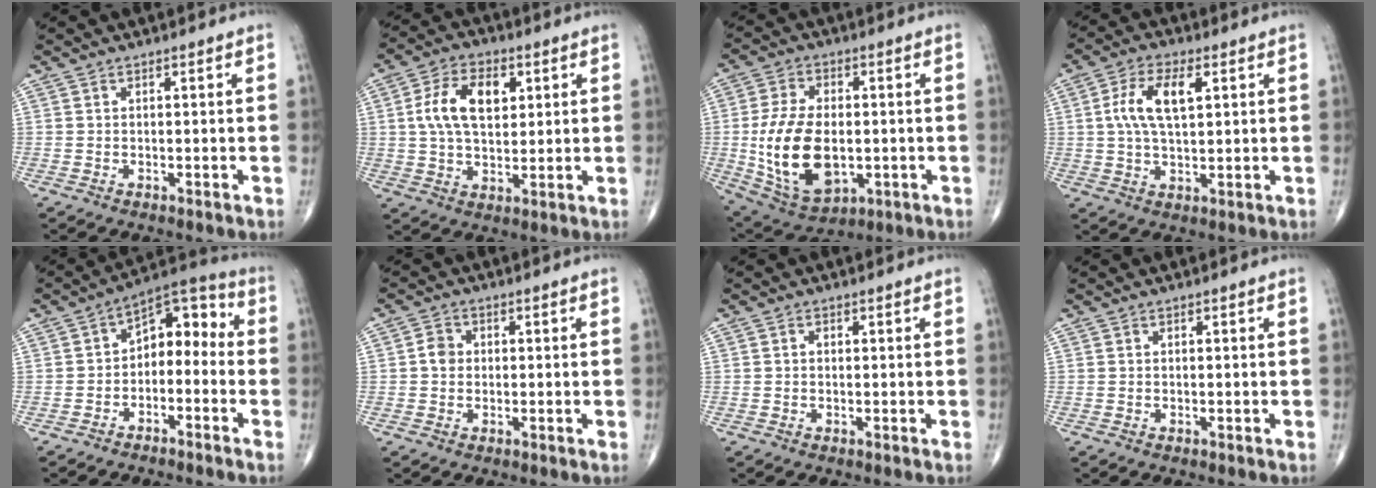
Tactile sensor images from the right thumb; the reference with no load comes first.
{"total": 11.2, "force": [2.7, 6.6, 8.7], "torque": [-0.142, 0.001, 0.046]}
{"total": 16.9, "force": [-1.7, 10.0, 13.5], "torque": [-0.244, -0.005, -0.013]}
{"total": 9.0, "force": [2.2, 4.1, 7.7], "torque": [-0.152, 0.005, 0.039]}
{"total": 9.7, "force": [-1.9, 6.3, 7.1], "torque": [-0.070, 0.056, -0.046]}
{"total": 2.9, "force": [0.1, 2.5, 1.4], "torque": [-0.015, 0.006, -0.006]}
{"total": 0.5, "force": [0.0, 0.4, 0.3], "torque": [-0.004, 0.000, 0.000]}
{"total": 0.0}